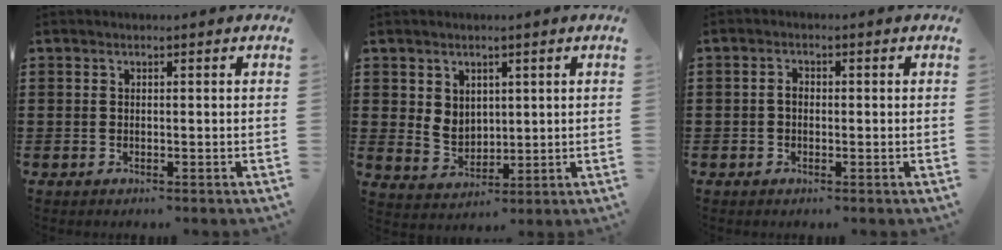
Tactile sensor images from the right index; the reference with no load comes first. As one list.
[{"total": 4.0, "force": [2.1, 3.2, 1.1], "torque": [-0.026, 0.004, 0.038]}, {"total": 1.6, "force": [-0.2, 1.0, 1.2], "torque": [-0.024, 0.004, -0.005]}]